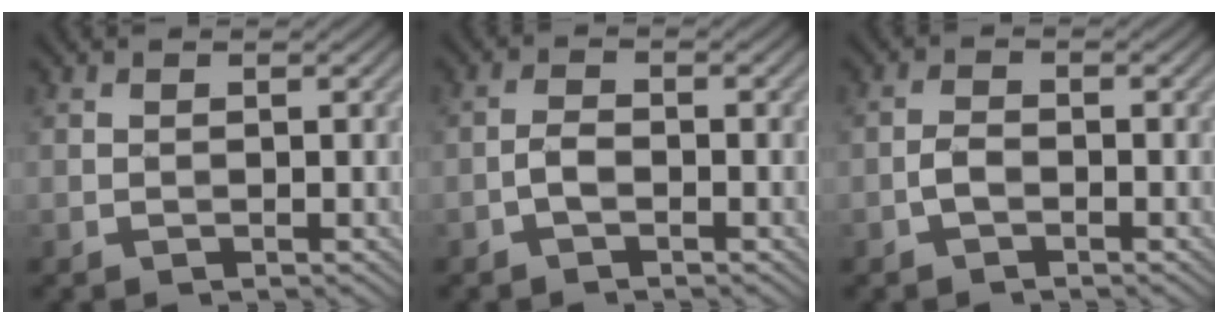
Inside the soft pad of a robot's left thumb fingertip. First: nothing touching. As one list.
[{"total": 1.9, "force": [-1.0, 0.8, 1.4], "torque": [-0.028, 0.004, -0.024]}, {"total": 1.8, "force": [-1.0, 0.9, 1.2], "torque": [-0.024, 0.004, -0.023]}]